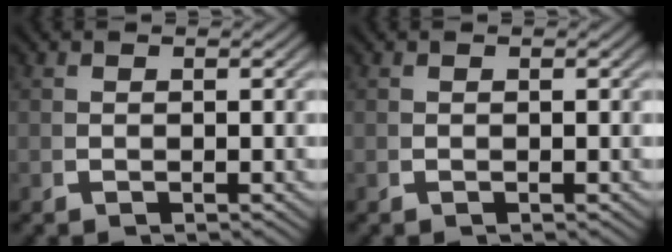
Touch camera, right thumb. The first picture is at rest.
{"total": 0.0}